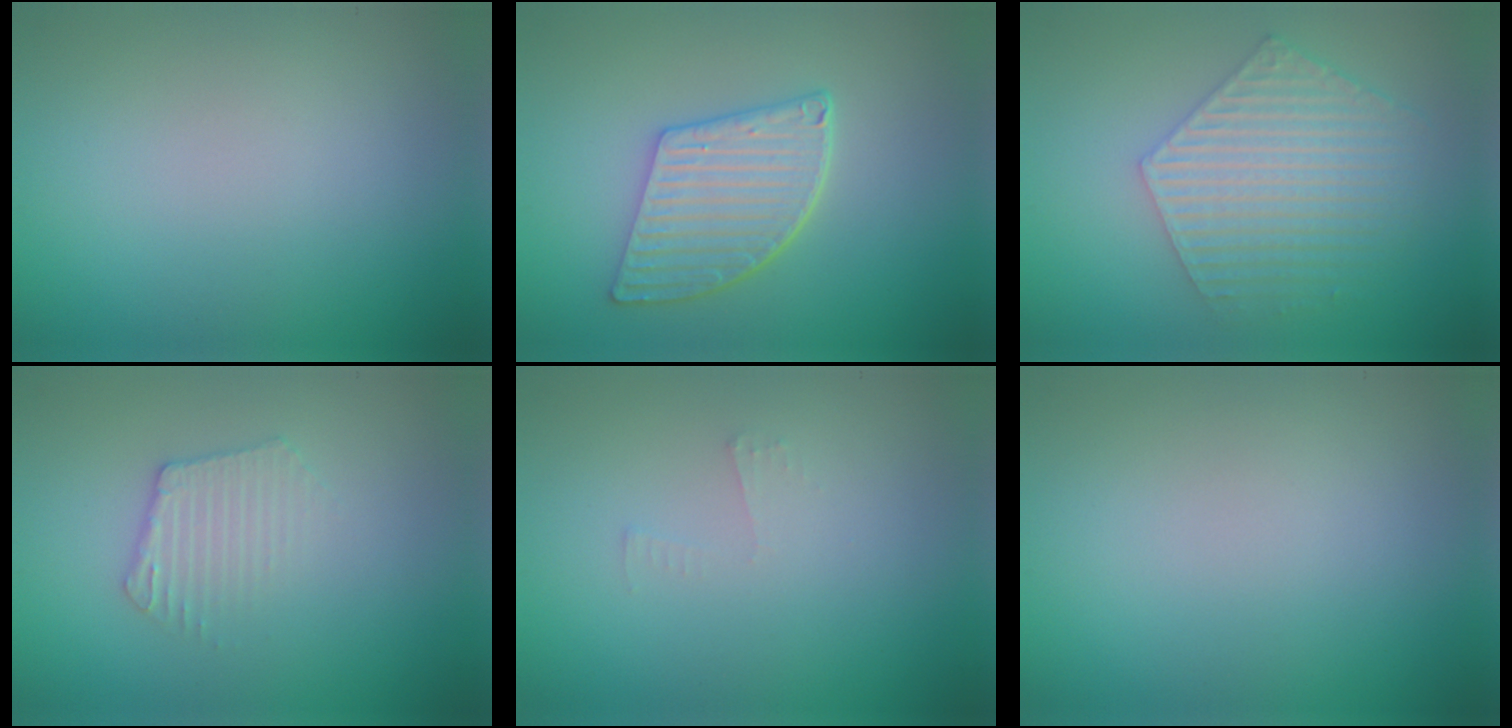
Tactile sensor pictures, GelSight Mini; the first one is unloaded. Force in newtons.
{"total": 5.4, "press": 4.3, "slide": 3.2}
{"total": 5.6, "press": 4.1, "slide": 3.9}
{"total": 2.4, "press": 2.4, "slide": 0.3}
{"total": 0.7, "press": 0.7, "slide": 0.1}
{"total": 0.0}